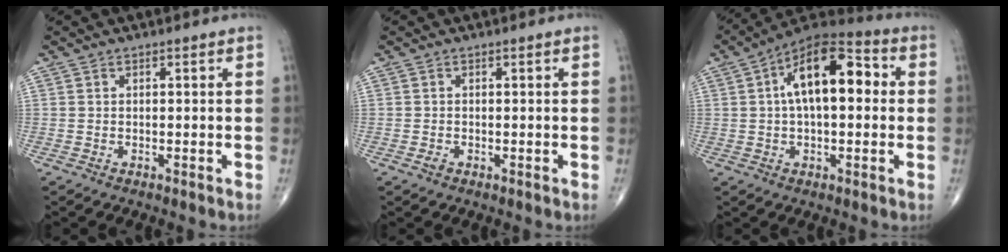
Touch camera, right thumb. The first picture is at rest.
{"total": 0.9, "force": [-0.4, 0.7, 0.4], "torque": [-0.006, 0.000, -0.006]}
{"total": 15.7, "force": [2.5, 7.6, 13.6], "torque": [-0.208, 0.035, 0.032]}